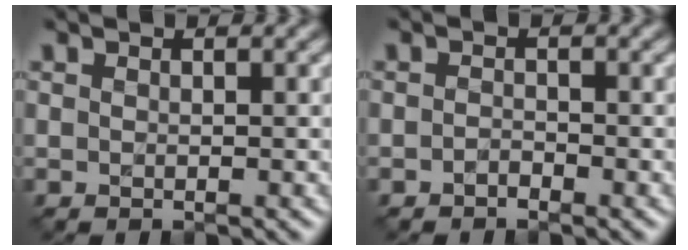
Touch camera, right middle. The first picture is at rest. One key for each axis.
{"total": 0.8, "fx": -0.7, "fy": 0.3, "fz": 0.3, "tx": -0.007, "ty": 0.000, "tz": -0.013}